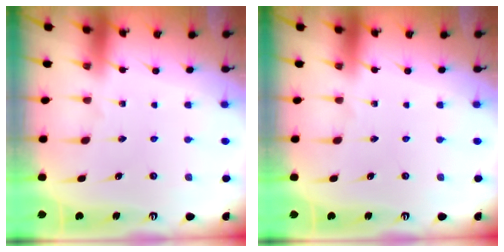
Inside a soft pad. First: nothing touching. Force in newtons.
{"total": 0.0}